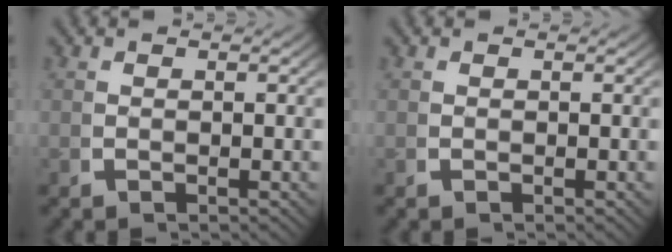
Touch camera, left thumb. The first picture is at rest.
{"total": 0.0}